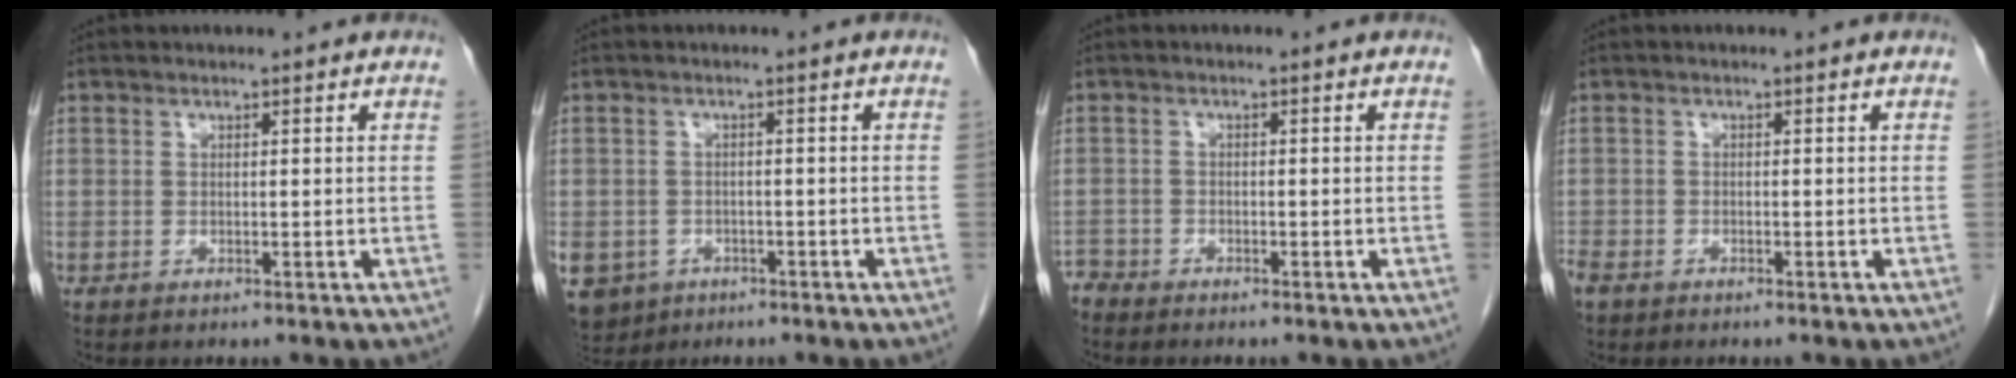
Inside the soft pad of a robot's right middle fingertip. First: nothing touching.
{"total": 8.6, "force": [-4.3, 6.9, 2.6], "torque": [-0.075, 0.000, -0.061]}
{"total": 2.0, "force": [-2.0, 0.5, -0.2], "torque": [0.002, -0.004, -0.039]}
{"total": 2.8, "force": [-2.1, 1.5, 1.1], "torque": [-0.031, -0.004, -0.039]}